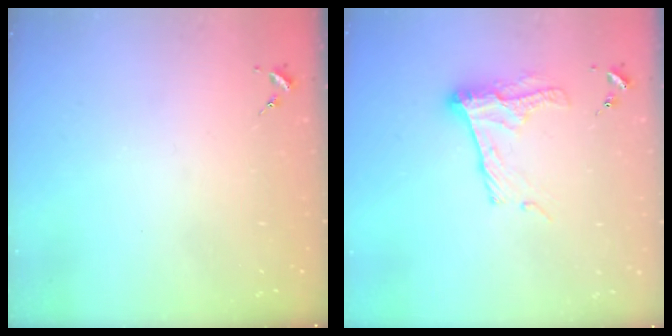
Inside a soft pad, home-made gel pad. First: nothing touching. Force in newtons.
{"total": 12.9, "press": 12.9, "slide": 0.8}